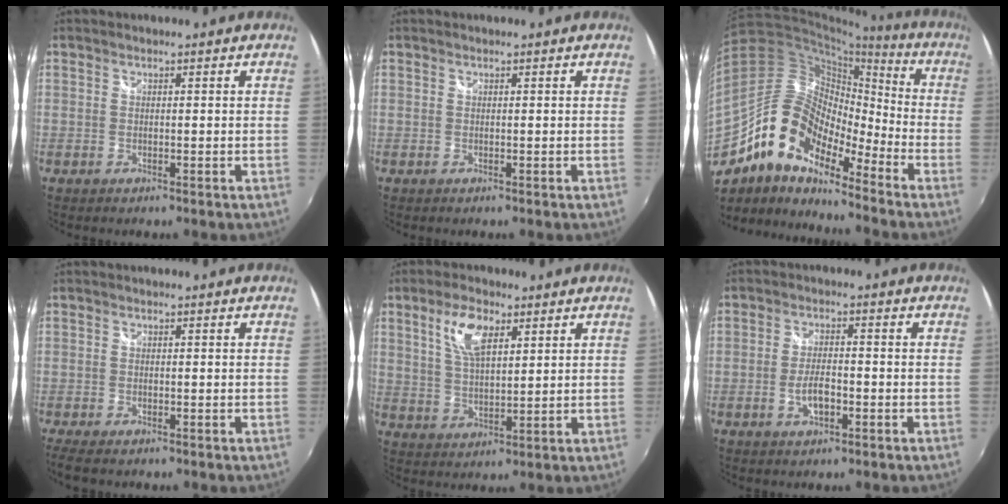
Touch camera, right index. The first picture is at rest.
{"total": 0.0}
{"total": 16.2, "force": [-10.3, 7.0, 10.3], "torque": [-0.180, 0.004, -0.213]}
{"total": 3.3, "force": [-2.2, 1.3, 2.0], "torque": [-0.048, -0.012, -0.040]}
{"total": 8.0, "force": [3.9, 3.5, 6.1], "torque": [-0.116, 0.009, 0.076]}
{"total": 4.6, "force": [-1.8, 1.9, 3.7], "torque": [-0.077, -0.002, -0.030]}